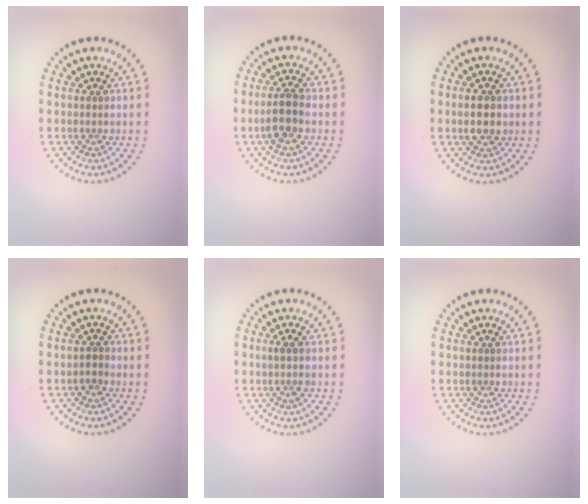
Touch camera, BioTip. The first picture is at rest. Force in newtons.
{"total": 2.9, "press": 2.7, "slide": 0.9}
{"total": 2.3, "press": 2.3, "slide": 0.2}
{"total": 1.0, "press": 0.9, "slide": 0.4}
{"total": 1.2, "press": 1.0, "slide": 0.6}
{"total": 0.0}